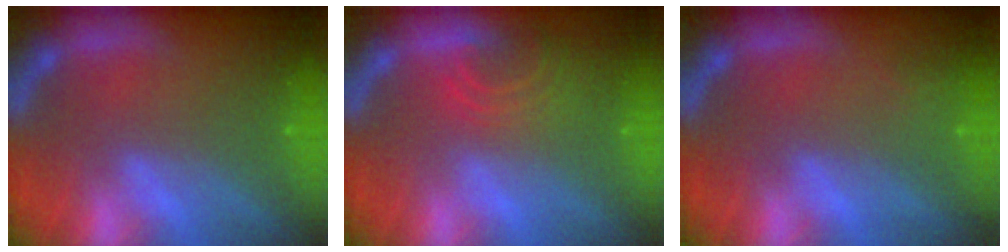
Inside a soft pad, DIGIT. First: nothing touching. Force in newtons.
{"total": 4.0}
{"total": 0.9}